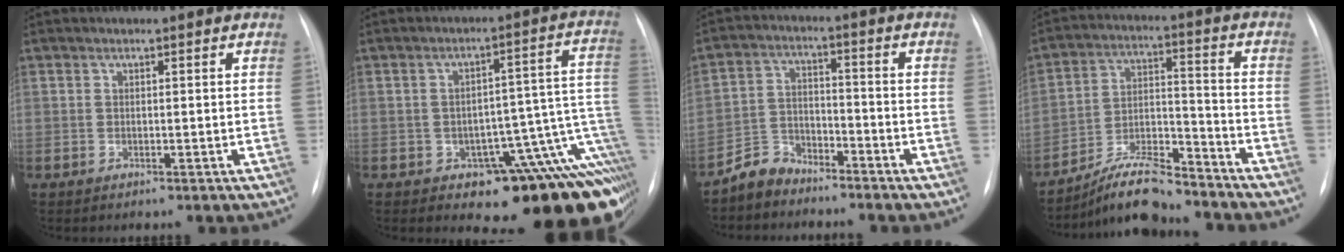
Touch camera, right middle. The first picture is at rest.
{"total": 18.0, "force": [-10.1, 6.7, 13.2], "torque": [-0.046, 0.056, -0.118]}
{"total": 5.5, "force": [-4.9, 2.5, 0.2], "torque": [0.002, 0.005, -0.097]}
{"total": 10.9, "force": [-10.1, 1.8, 3.7], "torque": [-0.062, 0.021, -0.178]}